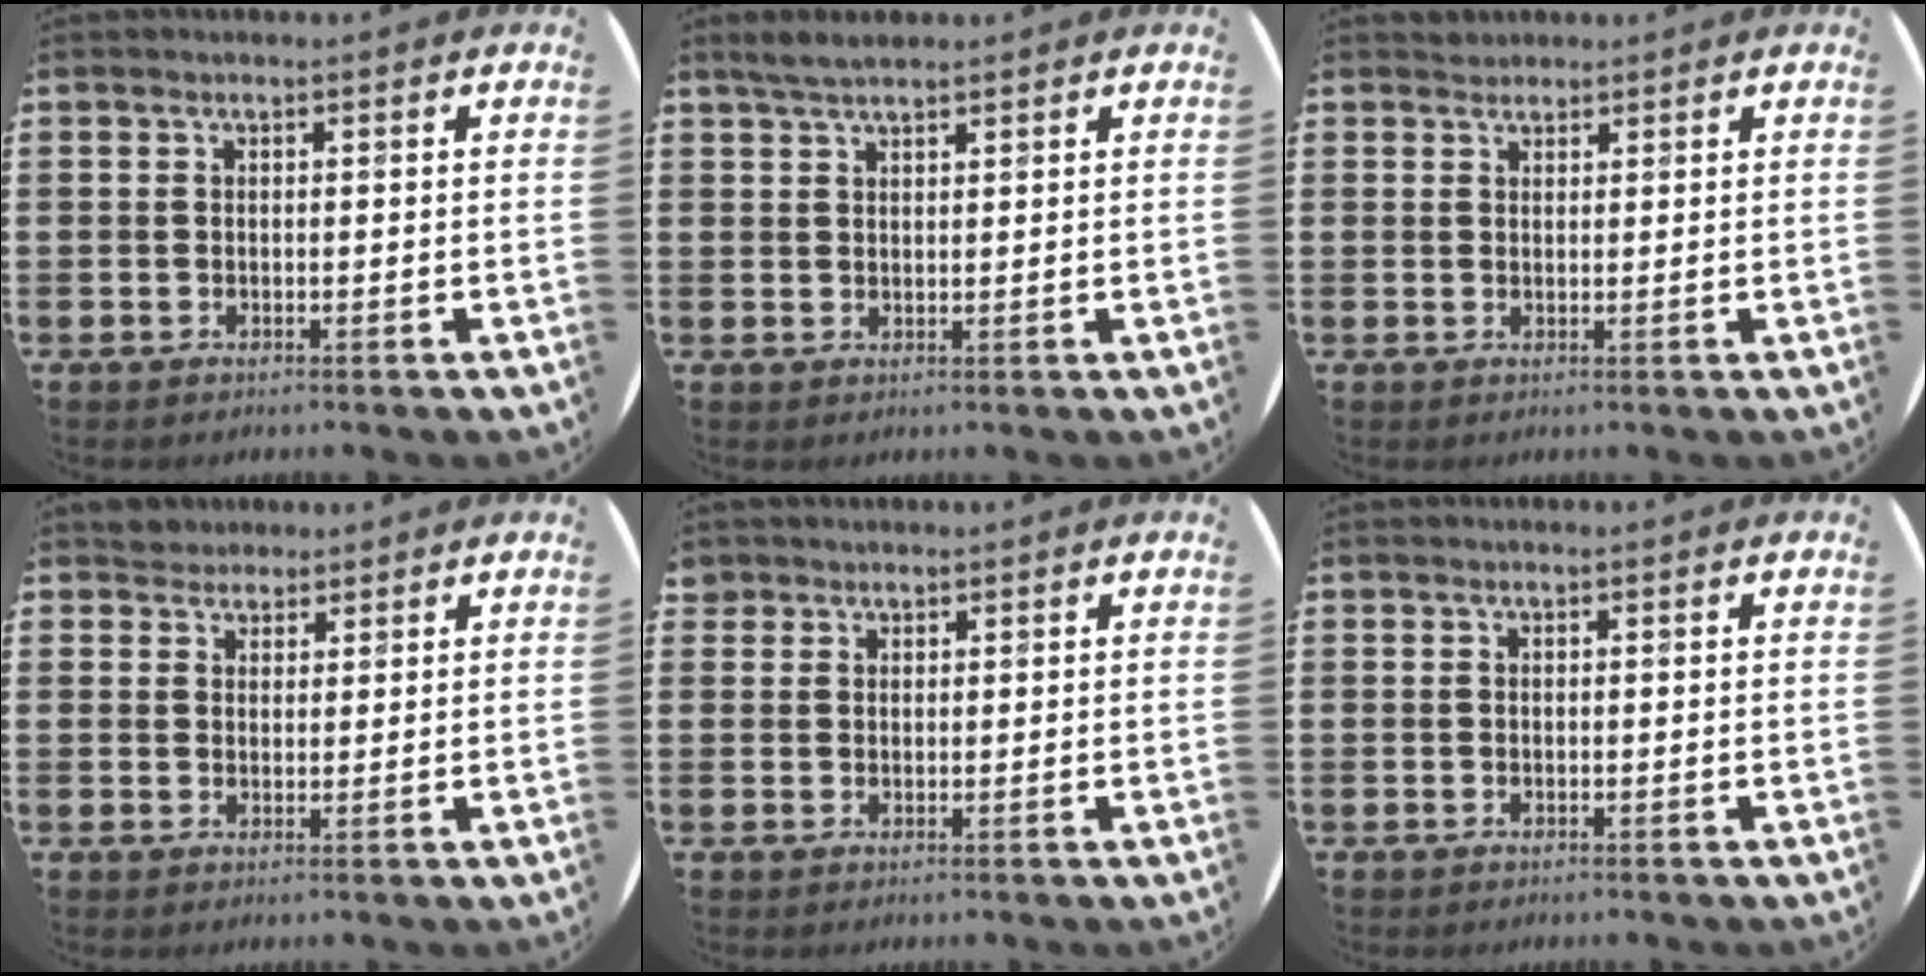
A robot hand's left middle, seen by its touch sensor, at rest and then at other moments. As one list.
[{"total": 2.5, "force": [2.2, 0.4, 1.2], "torque": [-0.027, 0.005, 0.040]}, {"total": 1.3, "force": [1.2, 0.4, -0.2], "torque": [0.009, -0.001, 0.023]}, {"total": 2.5, "force": [2.3, 1.0, -0.3], "torque": [0.008, 0.000, 0.045]}, {"total": 1.3, "force": [1.2, 0.6, 0.0], "torque": [-0.003, 0.003, 0.024]}, {"total": 0.0}]